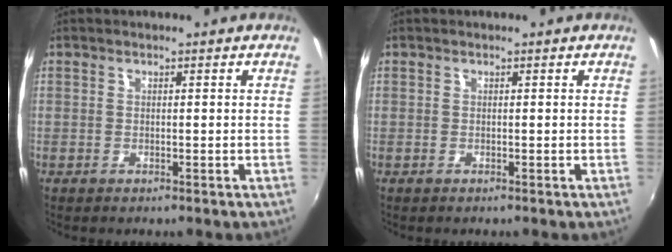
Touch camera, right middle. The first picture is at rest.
{"total": 0.0}